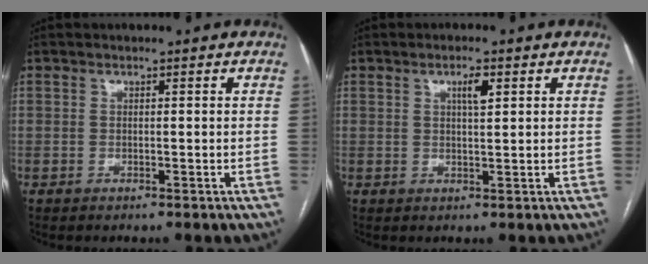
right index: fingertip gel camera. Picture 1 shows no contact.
{"total": 2.6, "force": [1.1, 0.5, 2.3], "torque": [-0.039, 0.001, 0.018]}